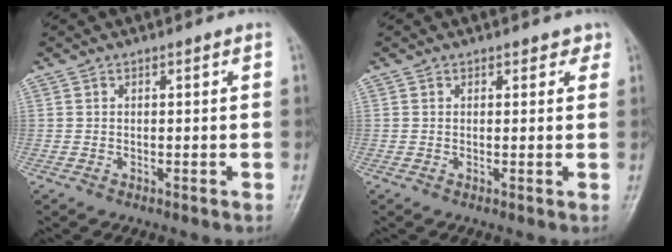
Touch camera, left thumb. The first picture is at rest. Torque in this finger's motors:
{"motor_torque": [0.03, -0.09, -0.27, 0.07, 0.02]}